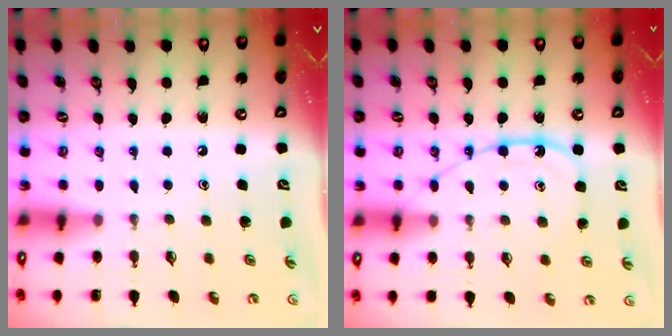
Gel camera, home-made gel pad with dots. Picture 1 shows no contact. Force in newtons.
{"total": 12.6, "press": 12.5, "slide": 1.1}